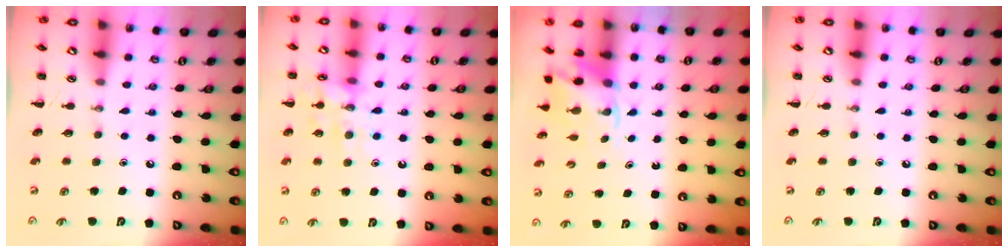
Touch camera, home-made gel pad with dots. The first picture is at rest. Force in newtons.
{"total": 12.6, "press": 12.6, "slide": 0.9}
{"total": 5.1, "press": 5.1, "slide": 0.5}
{"total": 0.0}